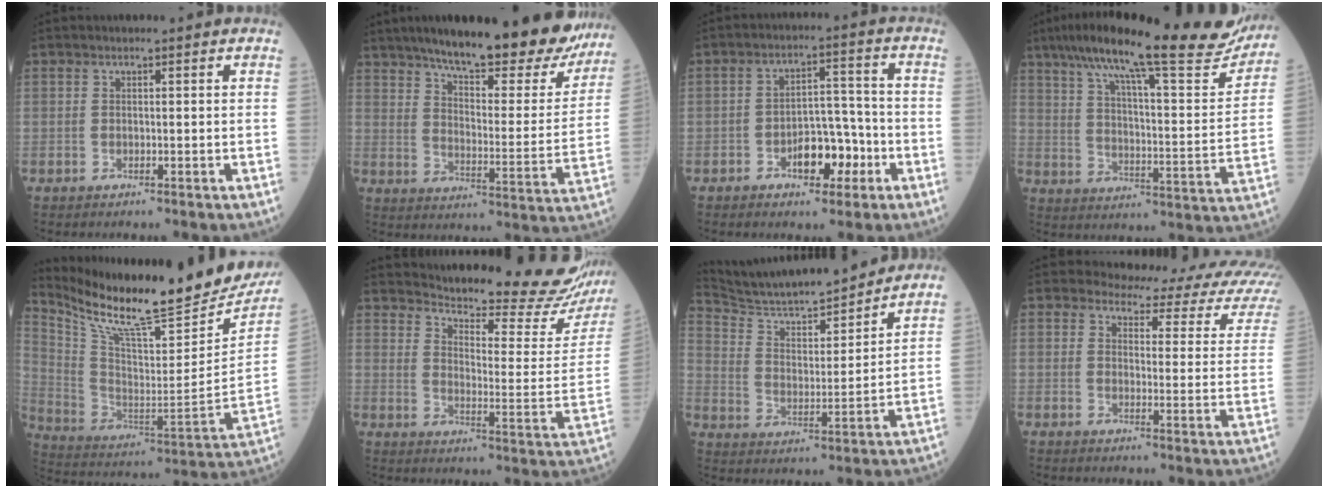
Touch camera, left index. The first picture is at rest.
{"total": 26.1, "force": [21.6, 5.6, 13.6], "torque": [-0.196, -0.025, 0.281]}
{"total": 7.2, "force": [-3.4, 3.7, 5.2], "torque": [-0.080, 0.021, -0.053]}
{"total": 27.5, "force": [22.7, 3.3, 15.1], "torque": [-0.244, -0.013, 0.307]}
{"total": 28.0, "force": [23.9, 4.5, 13.9], "torque": [-0.250, -0.071, 0.352]}
{"total": 24.1, "force": [22.5, 1.5, 8.4], "torque": [-0.122, -0.106, 0.273]}
{"total": 18.0, "force": [16.6, 1.1, 6.9], "torque": [-0.127, -0.002, 0.270]}
{"total": 15.6, "force": [14.2, 4.3, 5.0], "torque": [-0.029, -0.048, 0.126]}